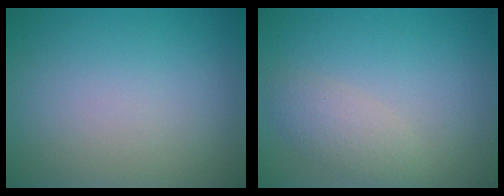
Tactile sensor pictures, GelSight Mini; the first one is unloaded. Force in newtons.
{"total": 2.5, "press": 2.5, "slide": 0.1}